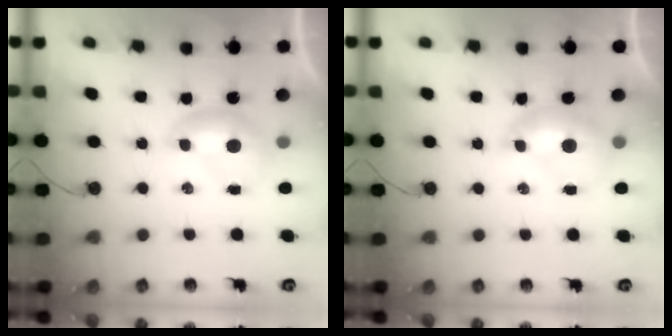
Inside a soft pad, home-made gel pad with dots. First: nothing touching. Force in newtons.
{"total": 1.5, "press": 1.4, "slide": 0.4}